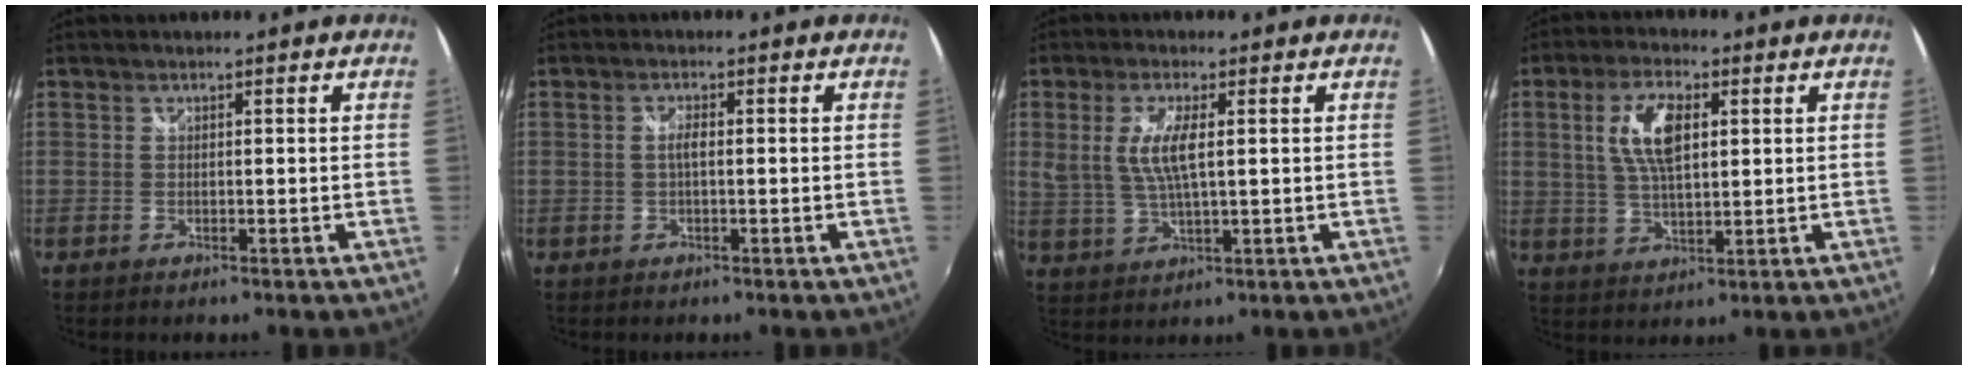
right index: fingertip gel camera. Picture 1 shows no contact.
{"total": 1.6, "force": [-0.1, 0.3, 1.6], "torque": [-0.031, 0.002, -0.004]}
{"total": 6.7, "force": [1.3, 1.6, 6.4], "torque": [-0.133, -0.002, 0.030]}
{"total": 8.8, "force": [2.2, 3.6, 7.7], "torque": [-0.149, 0.008, 0.045]}